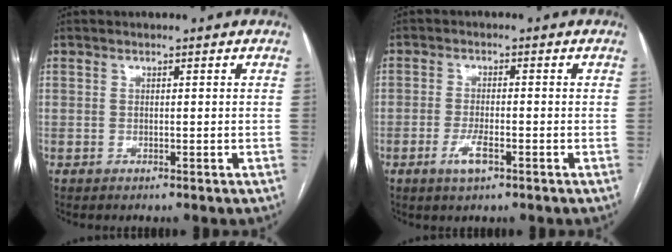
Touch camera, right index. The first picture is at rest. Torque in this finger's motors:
{"motor_torque": [0.07, -0.13, -0.02, -0.01]}